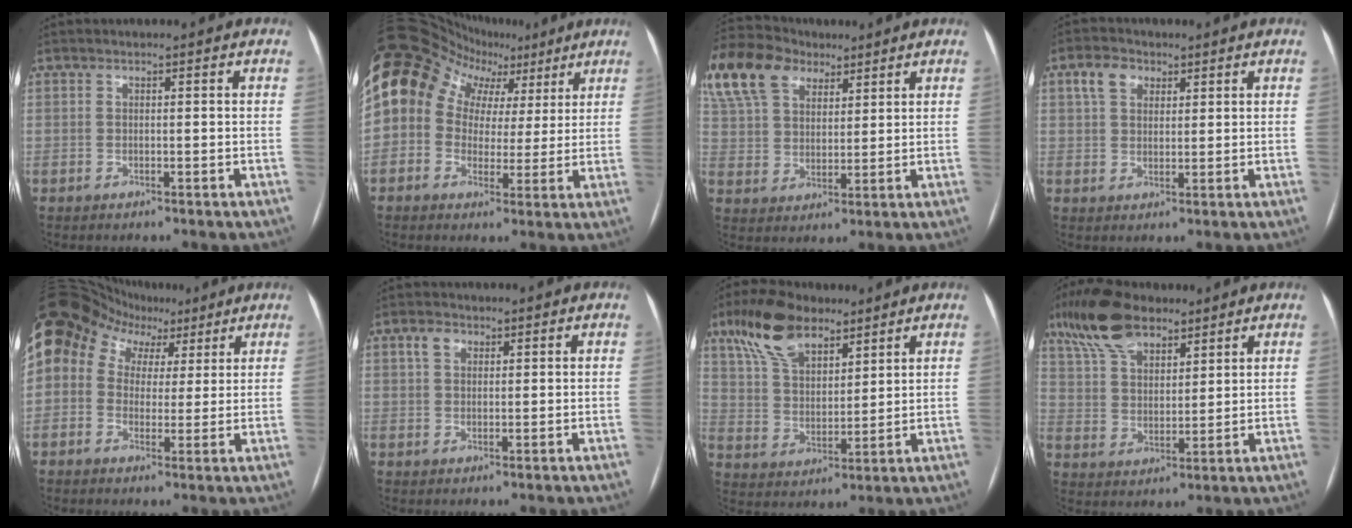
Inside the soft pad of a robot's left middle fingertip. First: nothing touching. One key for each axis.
{"total": 14.3, "fx": 4.5, "fy": 11.3, "fz": 7.5, "tx": -0.144, "ty": 0.077, "tz": 0.082}
{"total": 23.0, "fx": 14.3, "fy": 14.1, "fz": 11.2, "tx": -0.317, "ty": 0.085, "tz": 0.264}
{"total": 4.5, "fx": 2.2, "fy": 3.1, "fz": 2.4, "tx": -0.051, "ty": 0.018, "tz": 0.044}
{"total": 12.9, "fx": 5.5, "fy": 9.6, "fz": 6.6, "tx": -0.139, "ty": 0.074, "tz": 0.103}
{"total": 2.6, "fx": 1.3, "fy": 1.8, "fz": 1.4, "tx": -0.033, "ty": 0.012, "tz": 0.025}
{"total": 12.2, "fx": 8.1, "fy": 5.6, "fz": 7.2, "tx": -0.143, "ty": 0.027, "tz": 0.153}
{"total": 12.9, "fx": 9.1, "fy": 5.6, "fz": 7.2, "tx": -0.150, "ty": 0.032, "tz": 0.172}